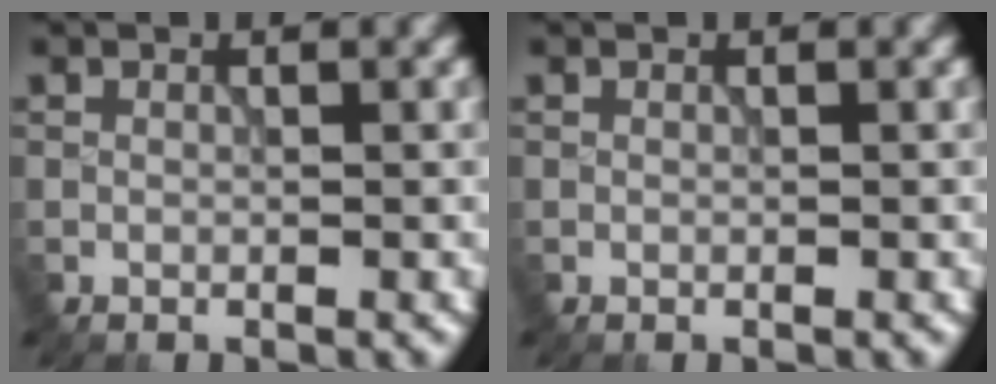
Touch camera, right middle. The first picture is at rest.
{"total": 0.0}